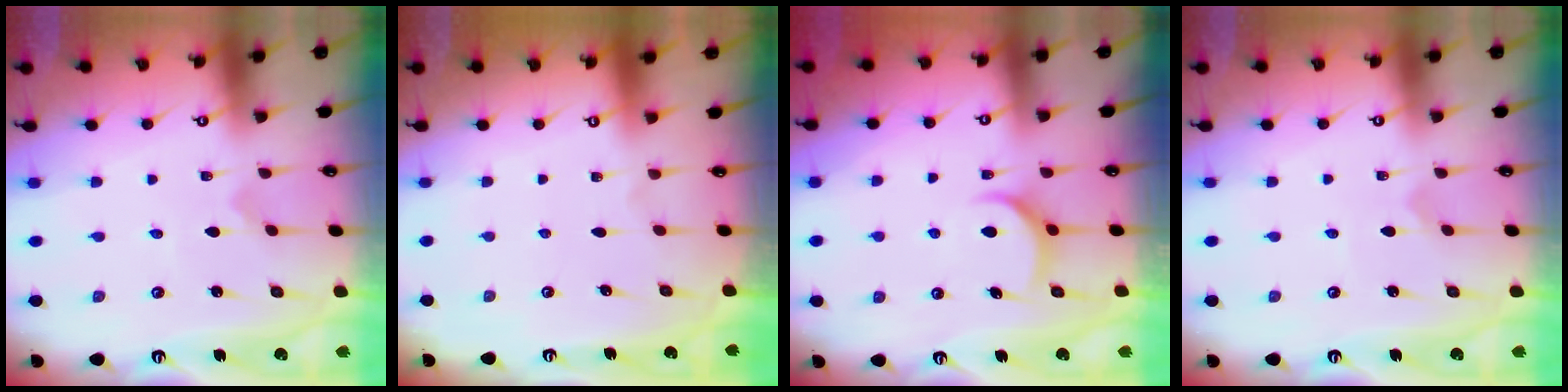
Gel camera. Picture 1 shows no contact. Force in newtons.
{"total": 0.0}
{"total": 7.3, "press": 7.2, "slide": 0.8}
{"total": 0.6, "press": 0.6, "slide": 0.0}